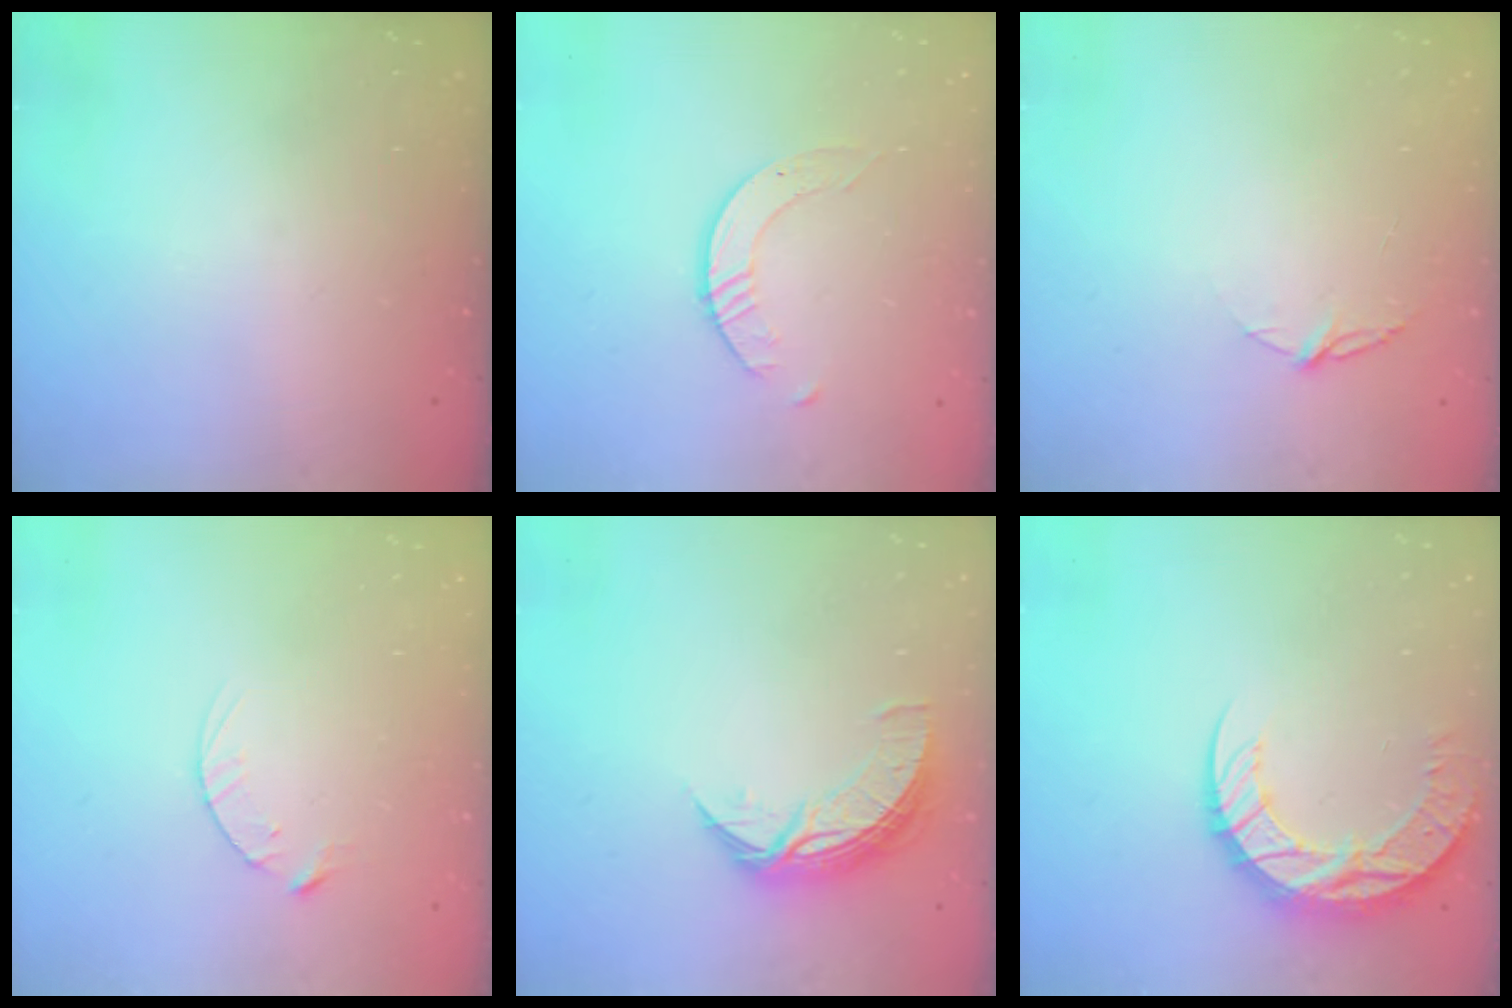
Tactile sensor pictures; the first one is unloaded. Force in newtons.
{"total": 2.6, "press": 2.6, "slide": 0.3}
{"total": 4.8, "press": 4.8, "slide": 0.5}
{"total": 3.5, "press": 3.5, "slide": 0.4}
{"total": 8.3, "press": 8.3, "slide": 0.5}
{"total": 11.6, "press": 11.6, "slide": 0.9}